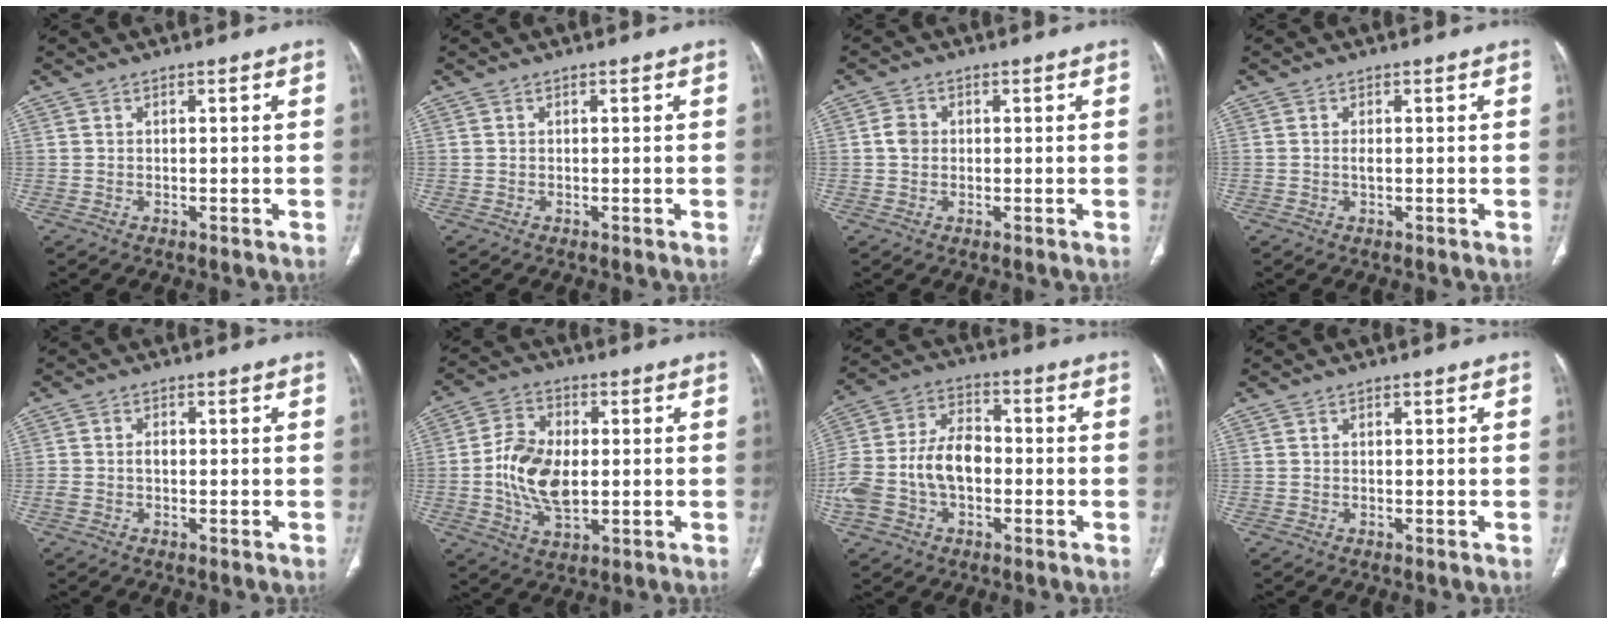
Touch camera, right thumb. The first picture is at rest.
{"total": 0.0}
{"total": 2.5, "force": [0.1, 2.2, 1.3], "torque": [-0.019, 0.005, -0.001]}
{"total": 0.9, "force": [-0.1, 0.3, 0.8], "torque": [-0.019, -0.001, -0.001]}
{"total": 1.9, "force": [-0.3, 1.2, 1.5], "torque": [-0.036, 0.007, -0.006]}
{"total": 11.7, "force": [-0.5, 6.9, 9.5], "torque": [-0.176, 0.003, -0.008]}
{"total": 15.6, "force": [-2.9, 10.2, 11.5], "torque": [-0.238, 0.041, -0.056]}
{"total": 0.0}